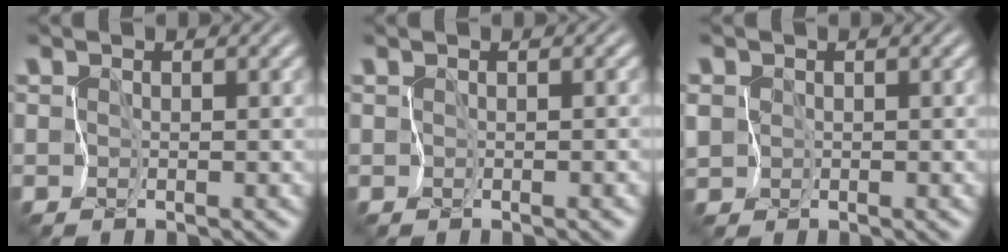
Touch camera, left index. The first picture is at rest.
{"total": 0.9, "force": [-0.5, 0.3, 0.6], "torque": [-0.005, -0.007, -0.002]}
{"total": 2.4, "force": [0.1, 2.2, 0.8], "torque": [-0.019, 0.010, -0.002]}